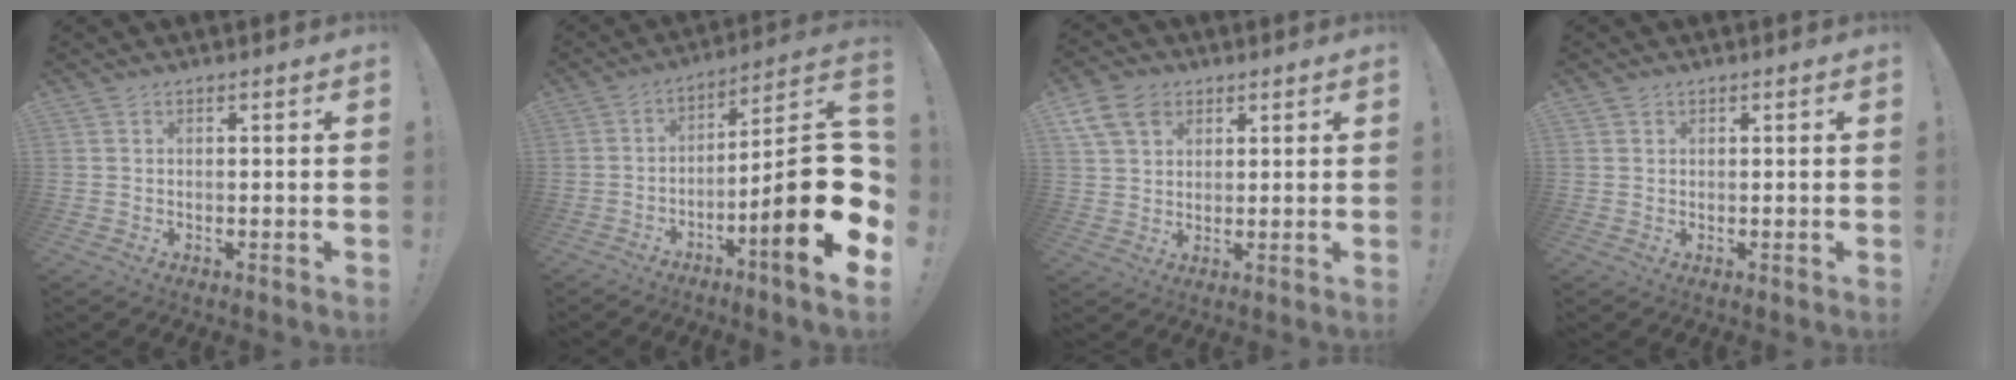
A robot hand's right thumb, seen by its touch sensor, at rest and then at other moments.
{"total": 21.6, "force": [-5.4, 3.5, 20.6], "torque": [-0.301, 0.021, -0.086]}
{"total": 9.8, "force": [4.7, 7.1, 4.7], "torque": [-0.084, -0.014, 0.093]}
{"total": 0.8, "force": [0.6, 0.6, 0.0], "torque": [0.003, -0.001, 0.010]}